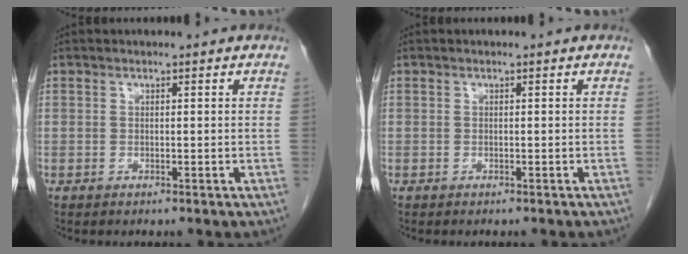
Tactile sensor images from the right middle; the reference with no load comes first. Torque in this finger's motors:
{"motor_torque": [-0.40, -0.30, -0.07, 0.00]}